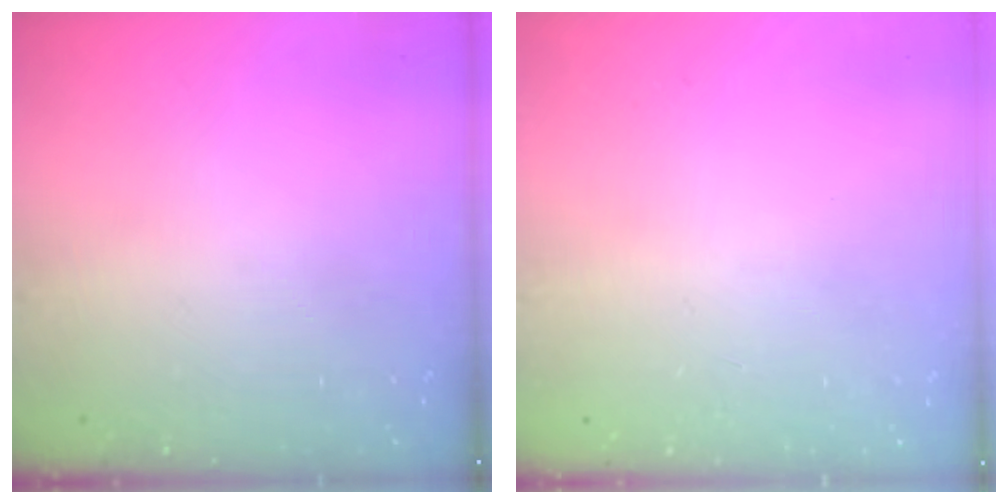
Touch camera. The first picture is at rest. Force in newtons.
{"total": 2.6, "press": 2.6, "slide": 0.2}